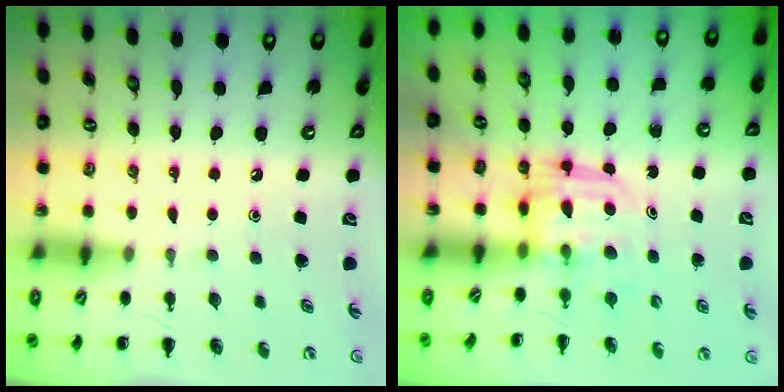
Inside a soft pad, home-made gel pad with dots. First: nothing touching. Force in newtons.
{"total": 3.2, "press": 3.2, "slide": 0.2}